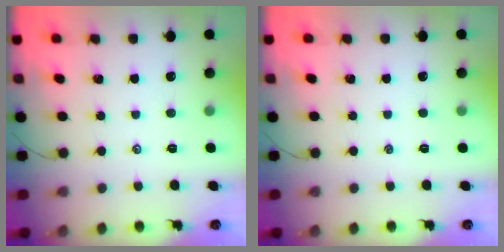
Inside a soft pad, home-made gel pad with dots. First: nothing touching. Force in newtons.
{"total": 0.0}